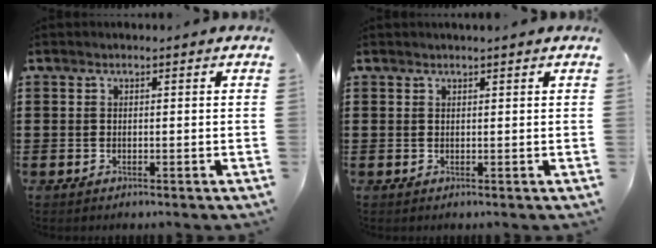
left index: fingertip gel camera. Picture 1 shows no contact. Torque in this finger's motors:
{"motor_torque": [0.31, 0.33, 0.11, 0.03]}